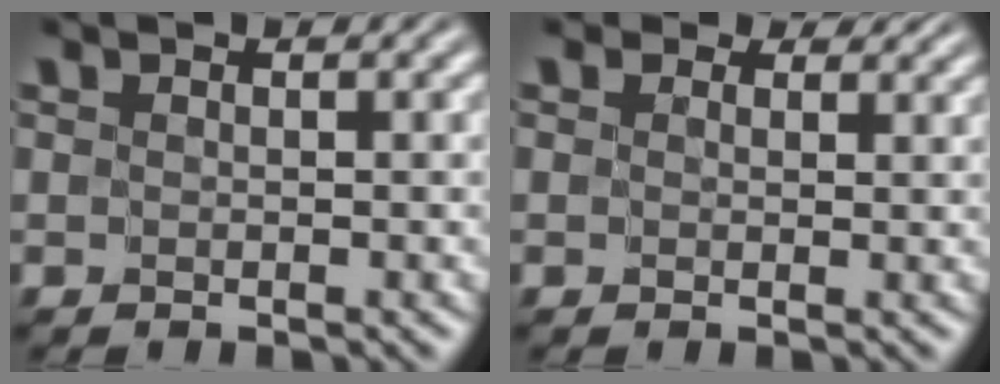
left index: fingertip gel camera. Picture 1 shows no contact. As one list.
[{"total": 2.7, "force": [1.8, 1.9, 1.0], "torque": [-0.035, 0.006, 0.020]}]